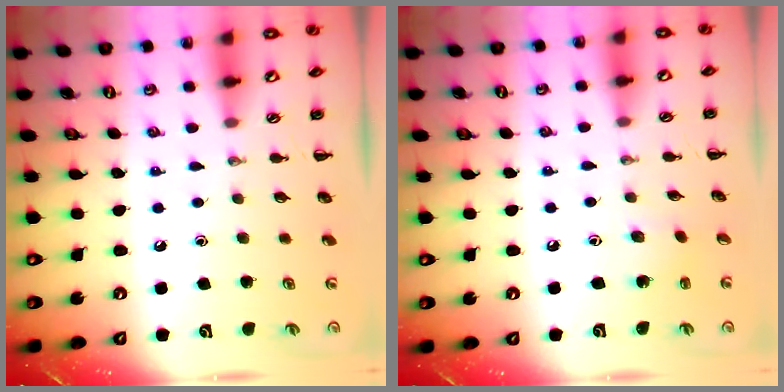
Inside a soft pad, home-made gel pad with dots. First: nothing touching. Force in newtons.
{"total": 3.6, "press": 3.4, "slide": 1.2}